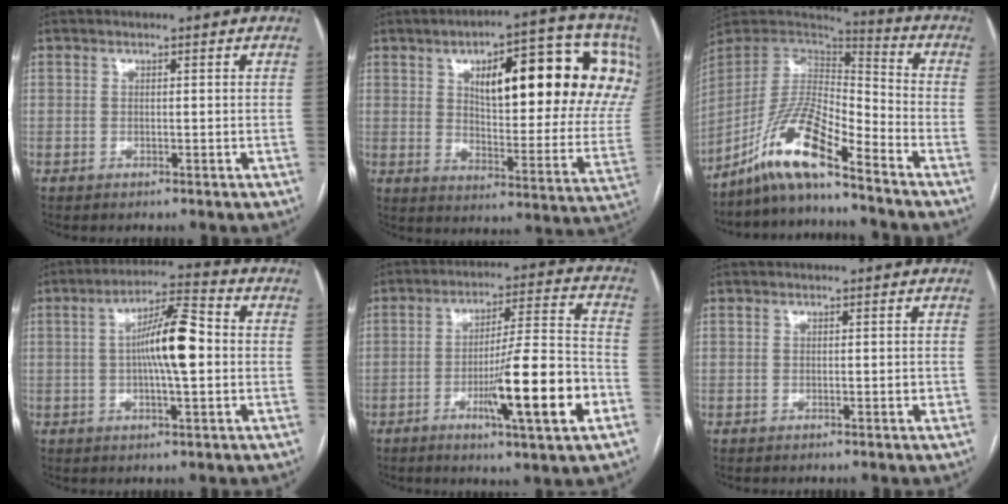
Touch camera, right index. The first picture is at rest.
{"total": 25.6, "force": [9.0, 7.2, 22.8], "torque": [-0.265, 0.036, 0.133]}
{"total": 13.2, "force": [-9.4, 0.6, 9.3], "torque": [-0.179, 0.013, -0.176]}
{"total": 9.8, "force": [0.1, 1.4, 9.6], "torque": [-0.171, 0.019, -0.004]}
{"total": 15.0, "force": [-5.5, 0.5, 14.0], "torque": [-0.223, -0.006, -0.084]}
{"total": 0.8, "force": [-0.2, 0.3, 0.7], "torque": [-0.011, 0.001, -0.001]}